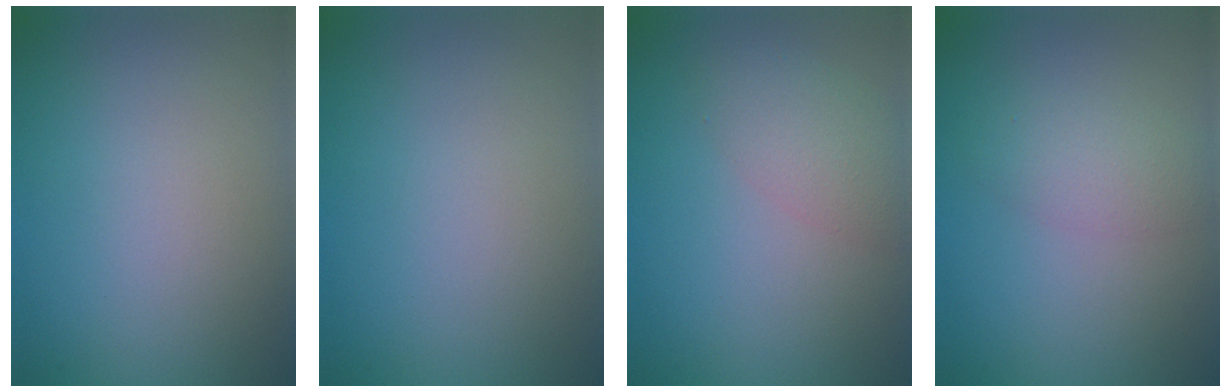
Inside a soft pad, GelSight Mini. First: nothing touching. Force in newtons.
{"total": 0.0}
{"total": 3.0, "press": 3.0, "slide": 0.1}
{"total": 2.3, "press": 2.3, "slide": 0.0}